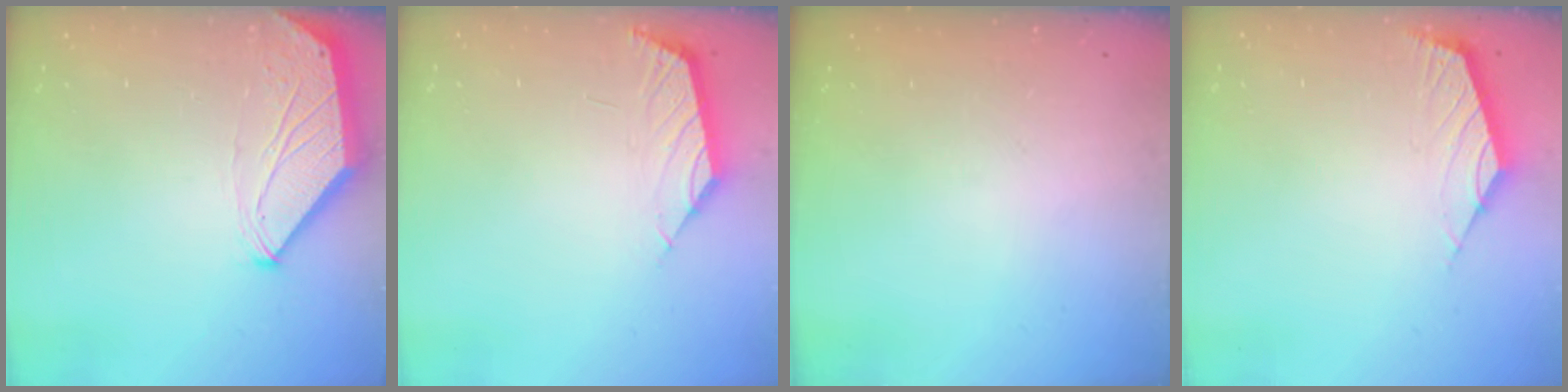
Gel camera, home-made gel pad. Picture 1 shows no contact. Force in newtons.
{"total": 2.1, "press": 2.0, "slide": 0.3}
{"total": 0.0}
{"total": 2.5, "press": 2.5, "slide": 0.6}